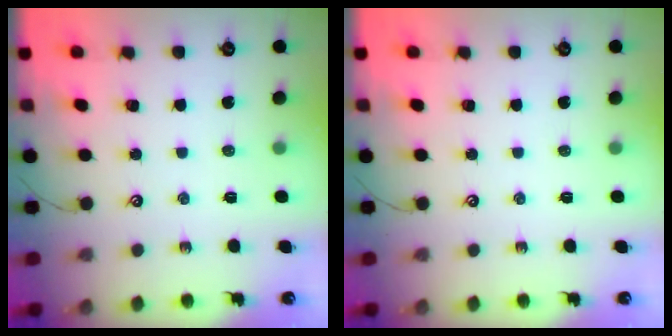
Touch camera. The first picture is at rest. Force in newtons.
{"total": 0.0}